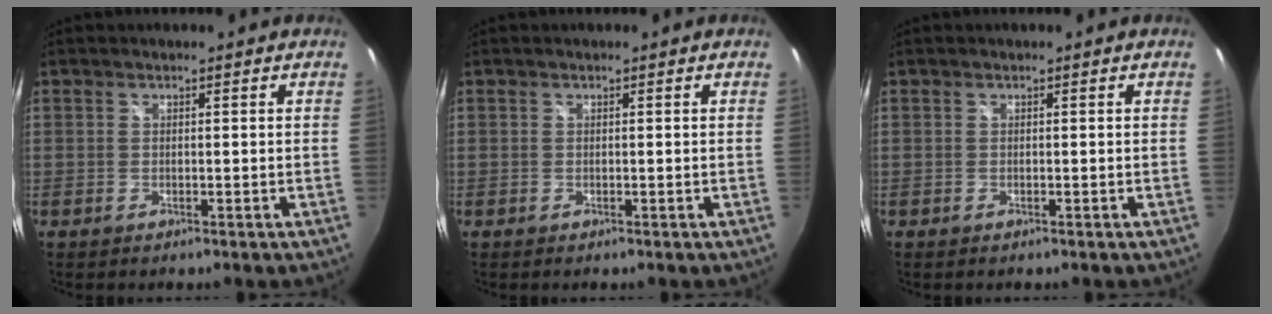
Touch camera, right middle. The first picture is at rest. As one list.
[{"total": 0.0}, {"total": 0.0}]